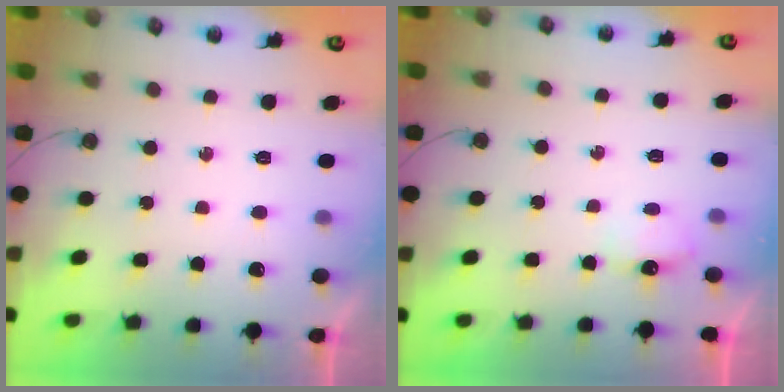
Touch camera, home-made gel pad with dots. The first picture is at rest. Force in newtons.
{"total": 3.8, "press": 3.8, "slide": 0.6}